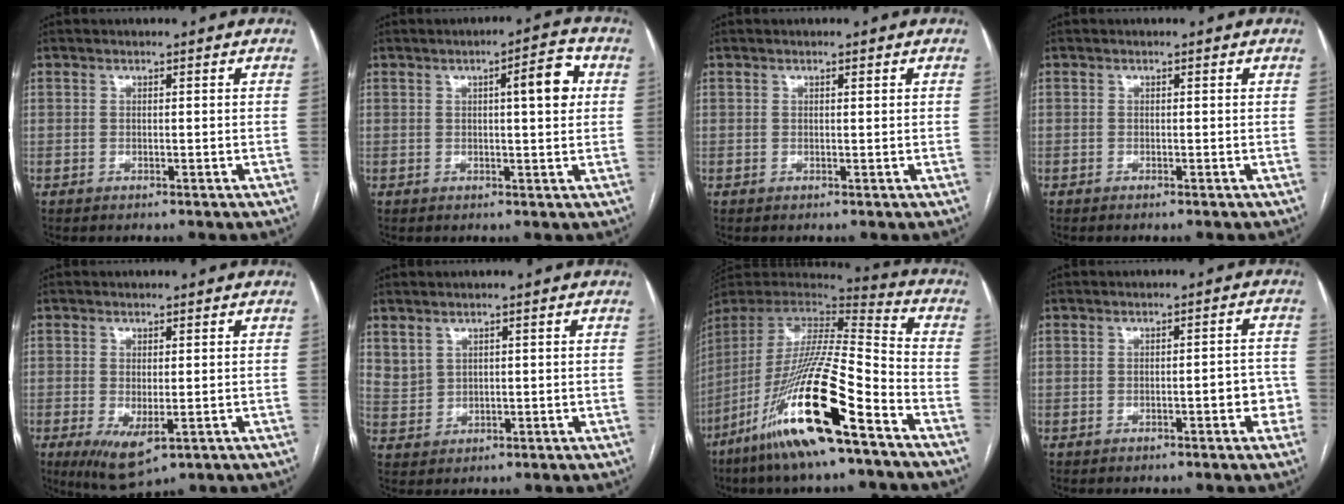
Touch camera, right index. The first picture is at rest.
{"total": 6.0, "force": [1.5, 1.0, 5.8], "torque": [-0.079, 0.012, 0.017]}
{"total": 0.5, "force": [0.3, 0.1, 0.4], "torque": [-0.006, 0.001, 0.004]}
{"total": 0.0}
{"total": 6.5, "force": [-2.2, 2.5, 5.6], "torque": [-0.093, -0.021, -0.022]}
{"total": 3.2, "force": [2.3, 2.0, 0.9], "torque": [-0.020, 0.001, 0.055]}
{"total": 23.6, "force": [-13.2, 1.9, 19.5], "torque": [-0.395, -0.053, -0.253]}
{"total": 3.7, "force": [-1.3, 1.1, 3.3], "torque": [-0.032, 0.015, -0.013]}